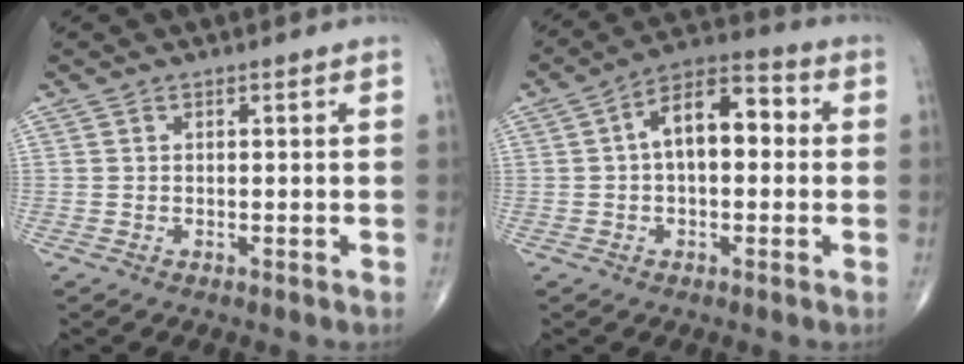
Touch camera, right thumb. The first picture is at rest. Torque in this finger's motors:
{"motor_torque": [0.65, 2.65, 0.54, -0.58, 0.15]}